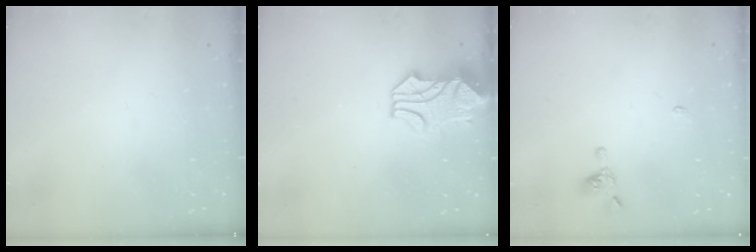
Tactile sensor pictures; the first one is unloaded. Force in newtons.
{"total": 2.0, "press": 1.8, "slide": 1.0}
{"total": 0.5, "press": 0.5, "slide": 0.3}